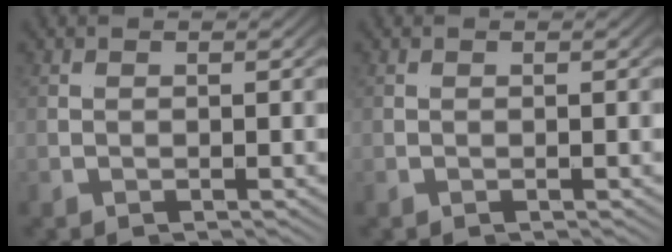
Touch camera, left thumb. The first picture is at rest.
{"total": 0.0}